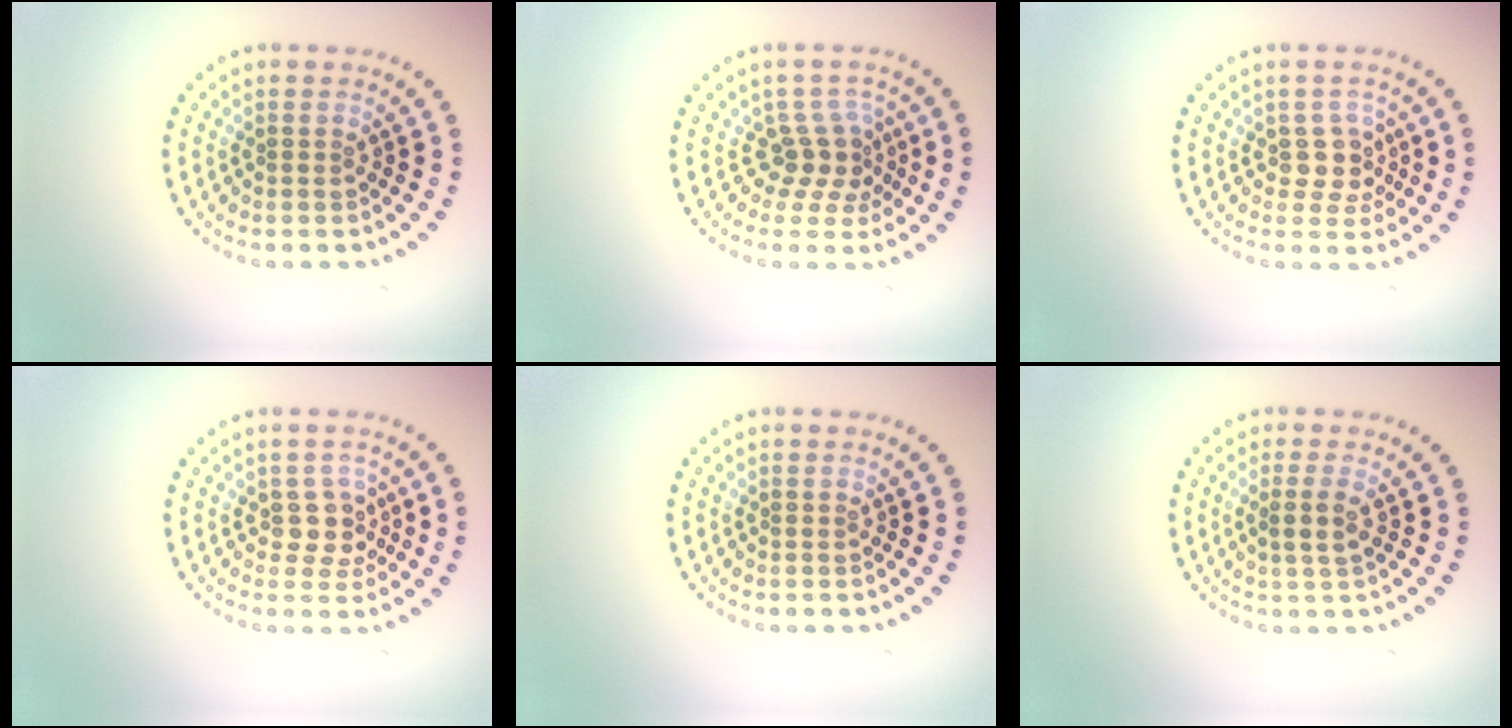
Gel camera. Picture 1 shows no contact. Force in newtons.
{"total": 2.8, "press": 1.9, "slide": 2.1}
{"total": 2.4, "press": 2.0, "slide": 1.3}
{"total": 2.4, "press": 2.0, "slide": 1.3}
{"total": 0.0}
{"total": 1.8, "press": 1.4, "slide": 1.1}